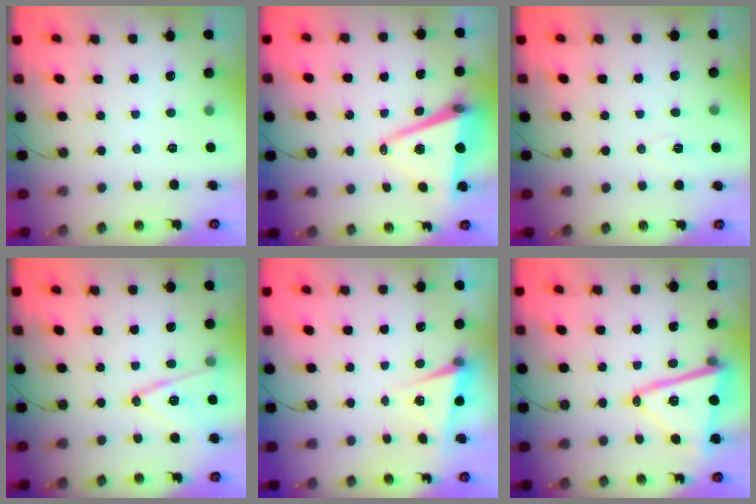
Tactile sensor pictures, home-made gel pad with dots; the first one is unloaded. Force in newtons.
{"total": 11.2, "press": 10.4, "slide": 4.0}
{"total": 4.1, "press": 3.4, "slide": 2.2}
{"total": 12.3, "press": 11.8, "slide": 3.4}
{"total": 3.4, "press": 2.9, "slide": 1.7}
{"total": 15.0, "press": 14.9, "slide": 1.8}